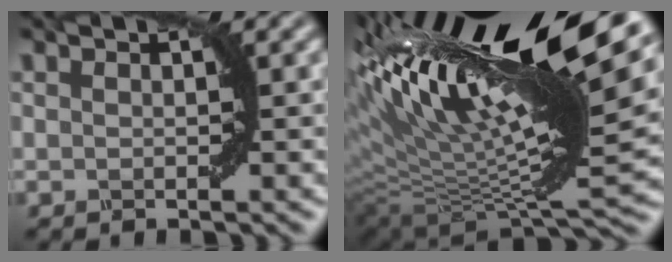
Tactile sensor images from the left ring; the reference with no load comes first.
{"total": 16.9, "force": [7.2, 5.7, 14.2], "torque": [-0.265, 0.026, 0.120]}